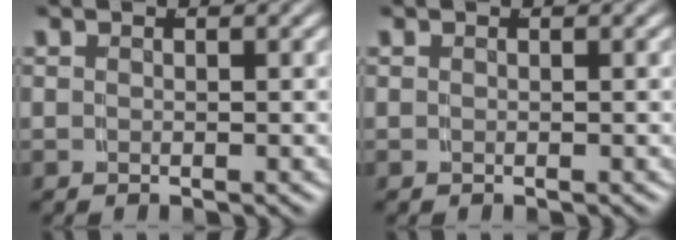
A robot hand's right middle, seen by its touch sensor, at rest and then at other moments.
{"total": 0.0}